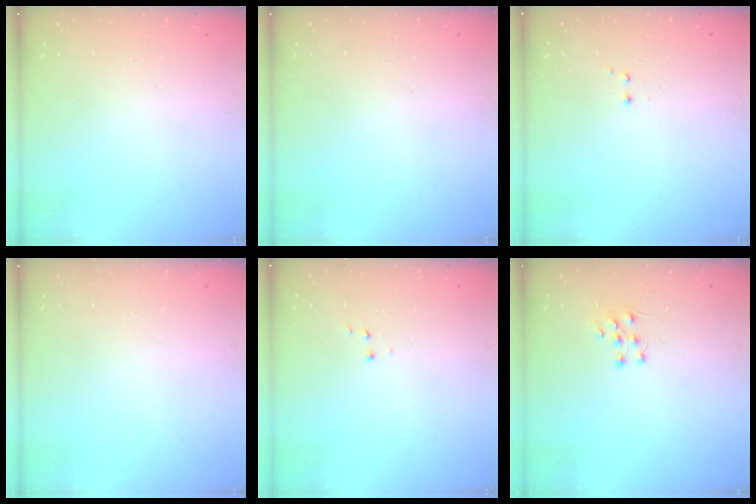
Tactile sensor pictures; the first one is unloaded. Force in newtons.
{"total": 0.0}
{"total": 1.2, "press": 1.0, "slide": 0.6}
{"total": 0.0}
{"total": 3.5, "press": 3.4, "slide": 0.5}
{"total": 4.7, "press": 4.7, "slide": 0.3}